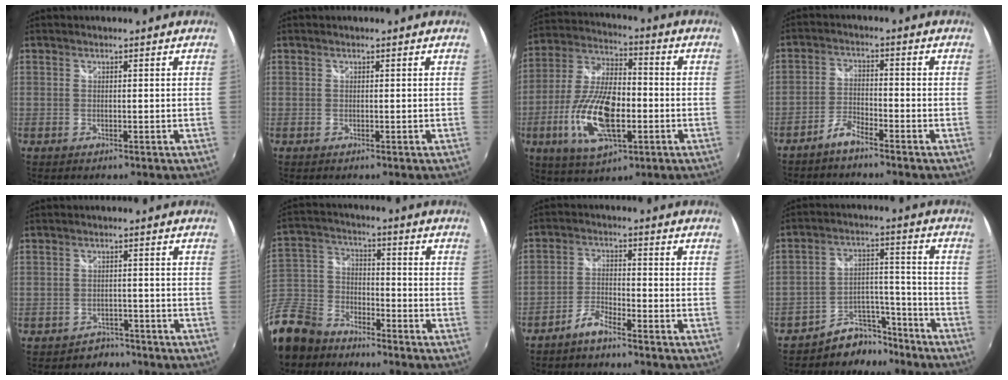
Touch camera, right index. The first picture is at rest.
{"total": 0.0}
{"total": 17.2, "force": [-4.9, 7.4, 14.7], "torque": [-0.308, -0.009, -0.087]}
{"total": 3.6, "force": [-3.1, 0.7, 1.7], "torque": [-0.051, 0.007, -0.064]}
{"total": 3.9, "force": [-3.0, 2.4, -0.4], "torque": [0.002, 0.013, -0.043]}
{"total": 17.6, "force": [-11.8, 10.9, 7.1], "torque": [-0.209, 0.008, -0.217]}
{"total": 3.8, "force": [-3.3, 0.7, 1.8], "torque": [-0.052, 0.008, -0.068]}
{"total": 8.8, "force": [-7.6, 4.4, 0.5], "torque": [-0.001, 0.051, -0.120]}